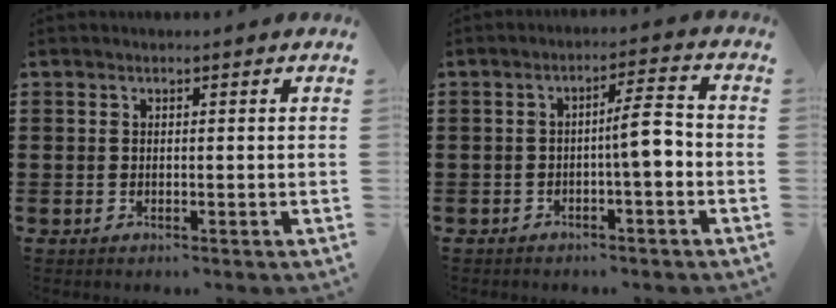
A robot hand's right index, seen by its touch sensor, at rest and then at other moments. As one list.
[{"total": 5.6, "force": [-1.0, 1.1, 5.4], "torque": [-0.088, 0.006, -0.023]}]